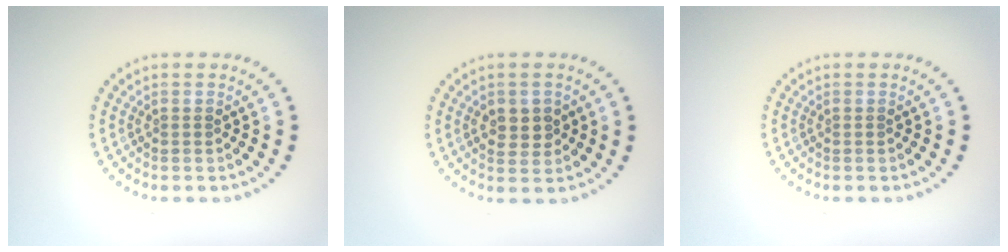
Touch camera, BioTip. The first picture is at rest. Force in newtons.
{"total": 2.7, "press": 2.6, "slide": 0.5}
{"total": 0.0}